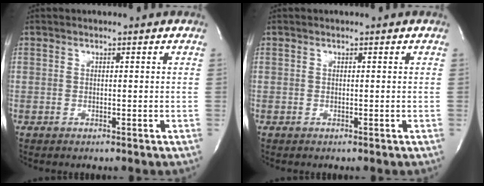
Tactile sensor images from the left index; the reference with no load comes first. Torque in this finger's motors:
{"motor_torque": [0.00, 0.00, 0.00, 0.00]}